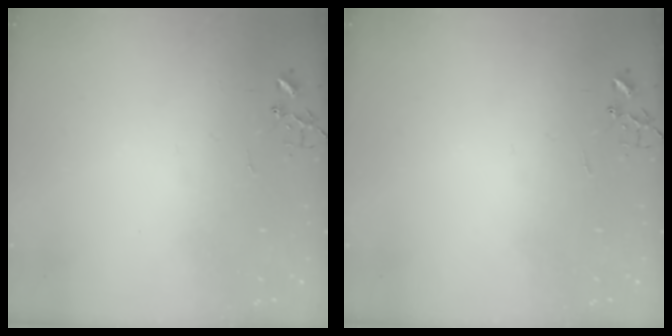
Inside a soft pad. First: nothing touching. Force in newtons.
{"total": 0.0}